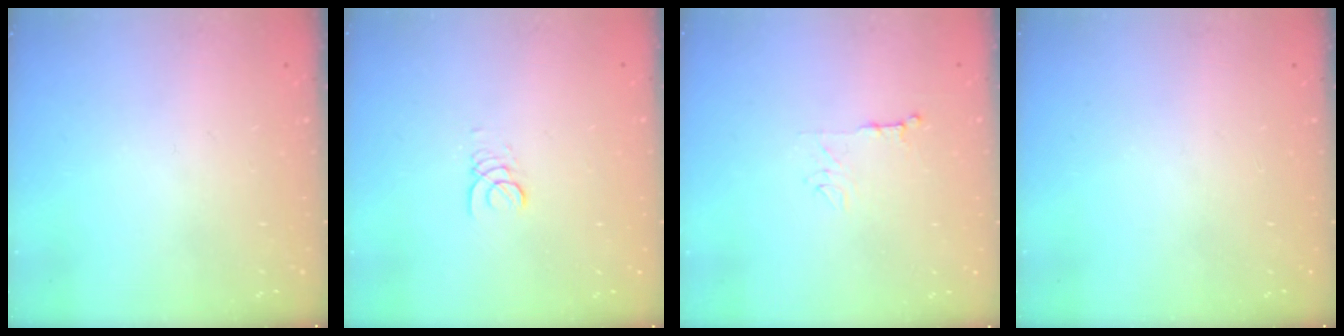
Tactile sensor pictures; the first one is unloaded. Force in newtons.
{"total": 1.4, "press": 1.4, "slide": 0.2}
{"total": 5.2, "press": 5.2, "slide": 0.4}
{"total": 0.0}